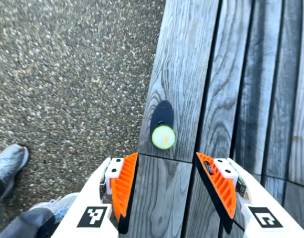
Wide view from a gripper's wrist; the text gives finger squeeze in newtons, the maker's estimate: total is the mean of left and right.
{"total": 0.6, "left": 0.4, "right": 0.8}